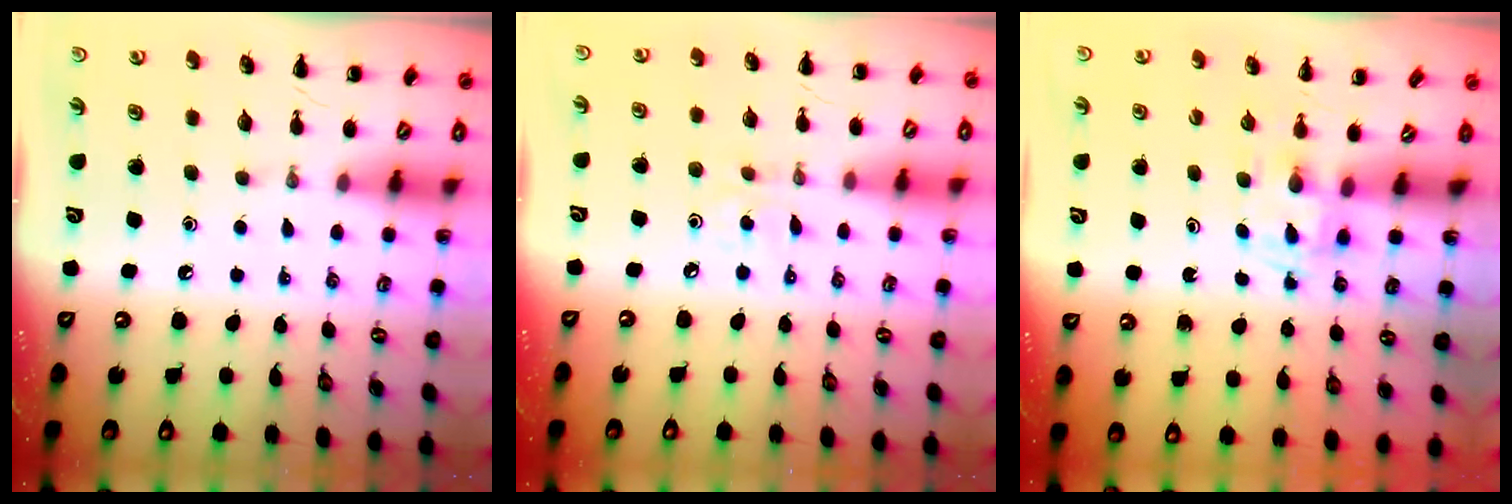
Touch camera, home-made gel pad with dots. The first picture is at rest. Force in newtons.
{"total": 2.4, "press": 2.2, "slide": 0.8}
{"total": 2.5, "press": 2.1, "slide": 1.2}